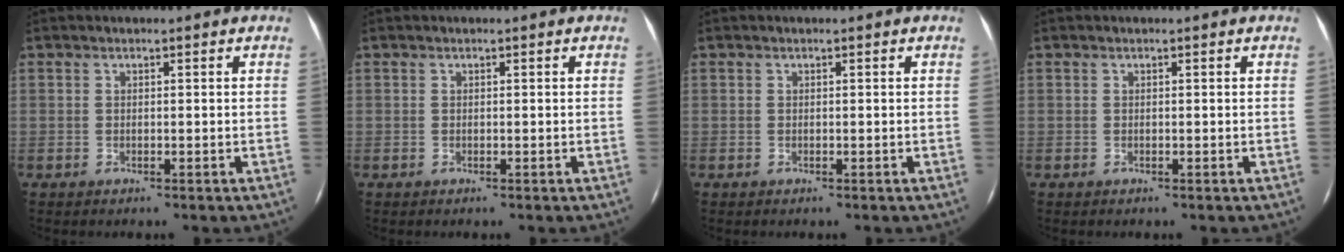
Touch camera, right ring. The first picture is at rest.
{"total": 0.0}
{"total": 0.0}
{"total": 0.0}